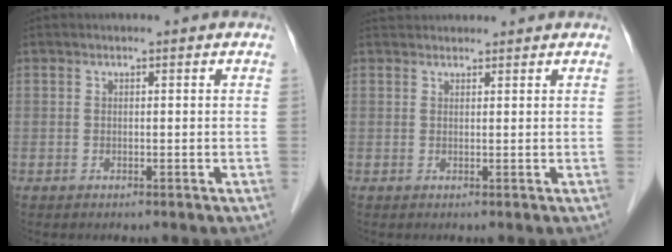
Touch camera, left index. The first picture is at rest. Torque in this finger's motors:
{"motor_torque": [-0.18, -0.50, 0.09, 0.04]}